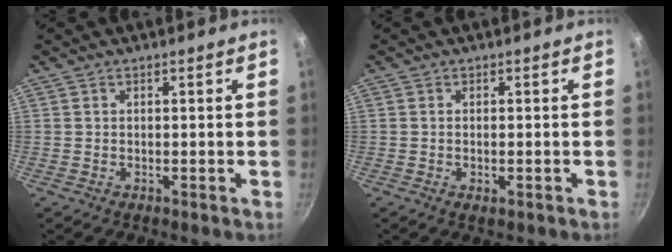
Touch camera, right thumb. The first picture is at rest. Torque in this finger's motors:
{"motor_torque": [-0.06, 0.13, -0.30, 0.02, 0.05]}